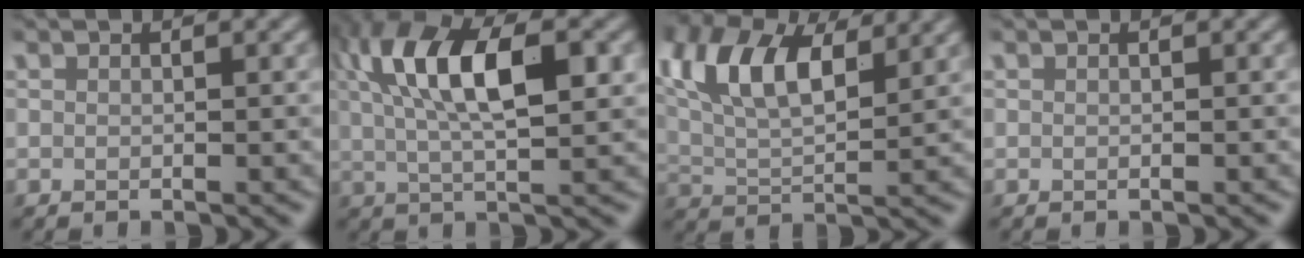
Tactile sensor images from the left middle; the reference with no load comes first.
{"total": 9.8, "force": [2.8, 3.8, 8.6], "torque": [-0.147, 0.012, 0.041]}
{"total": 9.6, "force": [4.5, 4.5, 7.1], "torque": [-0.146, 0.021, 0.078]}
{"total": 0.0}